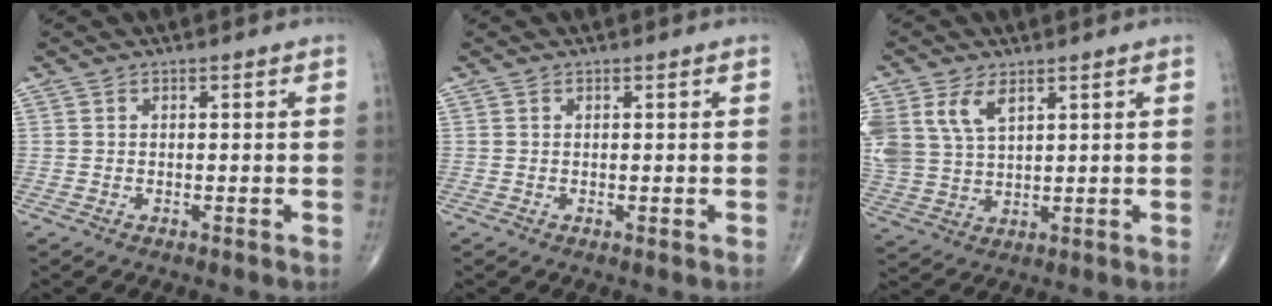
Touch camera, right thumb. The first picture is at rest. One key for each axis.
{"total": 0.0}
{"total": 10.5, "fx": 4.9, "fy": 6.1, "fz": 7.0, "tx": -0.155, "ty": -0.005, "tz": 0.109}